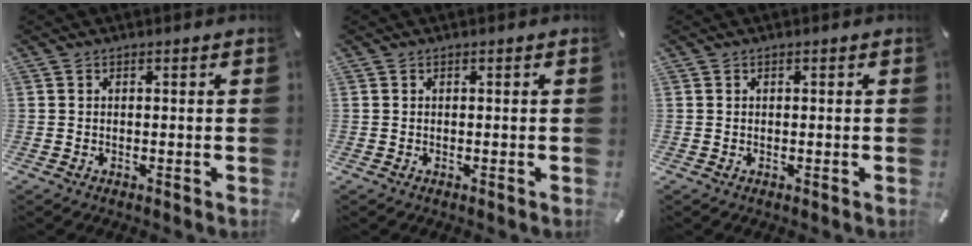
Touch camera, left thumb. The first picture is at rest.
{"total": 0.0}
{"total": 0.0}